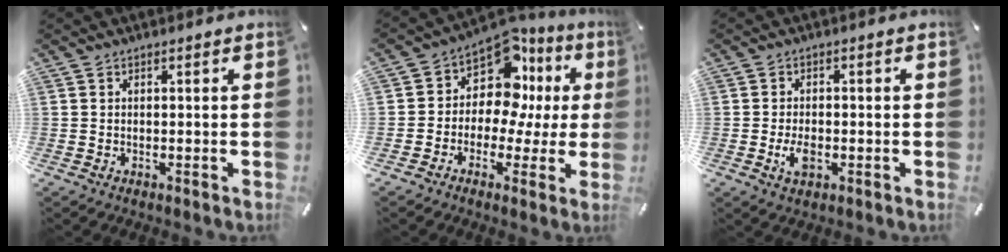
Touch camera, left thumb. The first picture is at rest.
{"total": 11.3, "force": [4.8, 7.8, 6.6], "torque": [-0.125, -0.047, 0.085]}
{"total": 4.2, "force": [-1.2, 2.6, 3.1], "torque": [-0.066, 0.003, -0.022]}